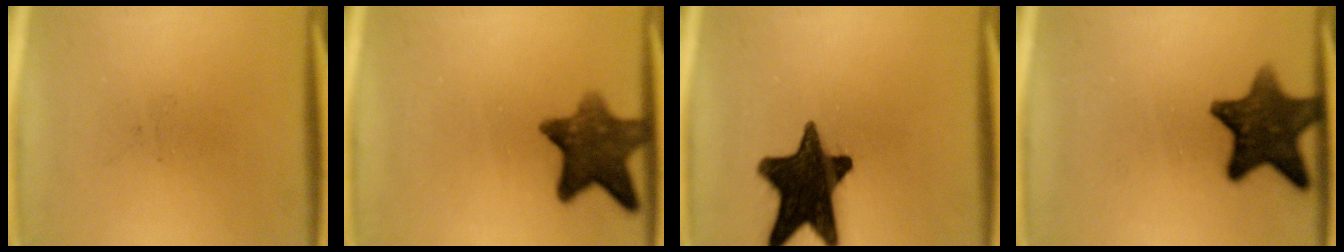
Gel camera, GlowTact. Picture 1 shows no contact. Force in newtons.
{"total": 9.9}
{"total": 17.2}
{"total": 12.2}